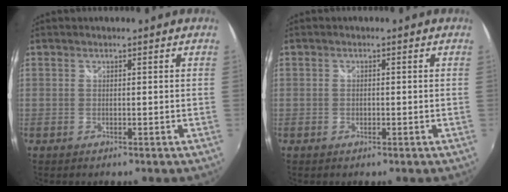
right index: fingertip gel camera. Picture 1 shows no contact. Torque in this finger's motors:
{"motor_torque": [-0.03, 0.03, -0.01, 0.00]}